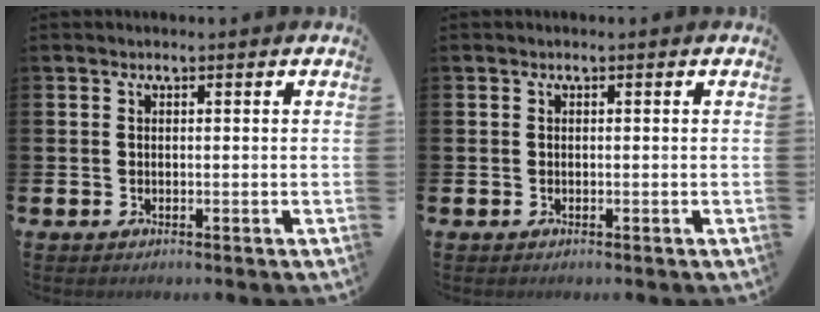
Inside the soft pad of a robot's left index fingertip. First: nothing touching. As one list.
[{"total": 0.0}]